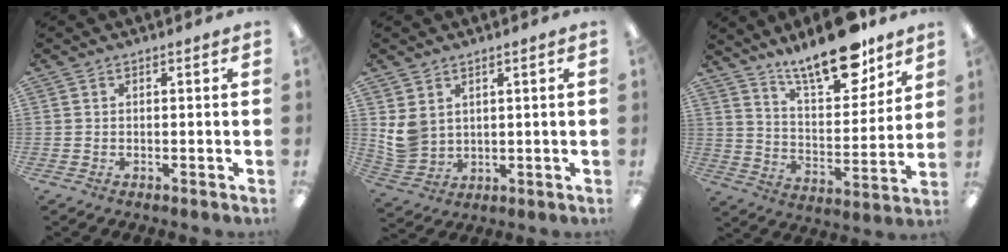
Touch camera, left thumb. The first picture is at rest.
{"total": 5.9, "force": [2.7, 4.8, 2.3], "torque": [-0.060, -0.002, 0.057]}
{"total": 18.3, "force": [14.2, 5.9, 9.9], "torque": [-0.157, -0.089, 0.240]}